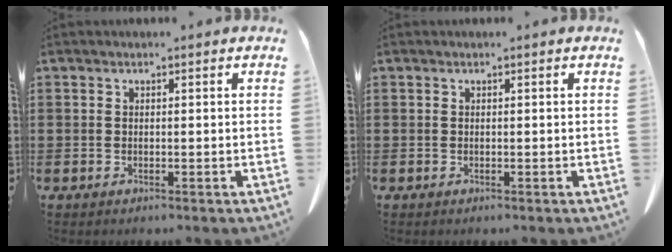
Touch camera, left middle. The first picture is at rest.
{"total": 0.0}